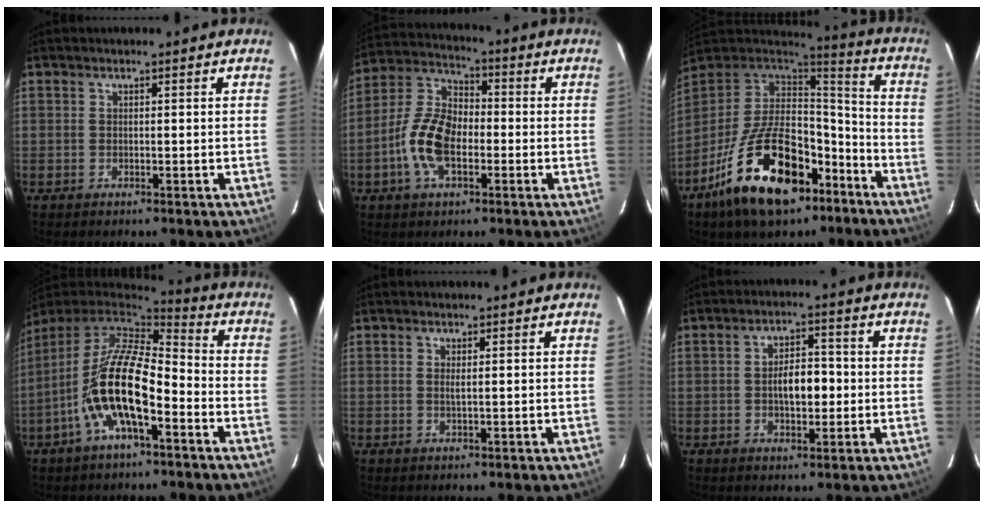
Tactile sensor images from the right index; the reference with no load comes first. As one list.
[{"total": 8.3, "force": [-2.7, 4.5, 6.4], "torque": [-0.137, 0.012, -0.052]}, {"total": 24.8, "force": [-13.1, 12.9, 16.6], "torque": [-0.319, -0.003, -0.203]}, {"total": 15.9, "force": [-6.1, 5.5, 13.6], "torque": [-0.266, -0.012, -0.119]}, {"total": 1.1, "force": [0.2, 0.2, 1.0], "torque": [-0.020, 0.000, 0.002]}, {"total": 6.2, "force": [-0.6, 3.1, 5.4], "torque": [-0.094, 0.011, -0.005]}]